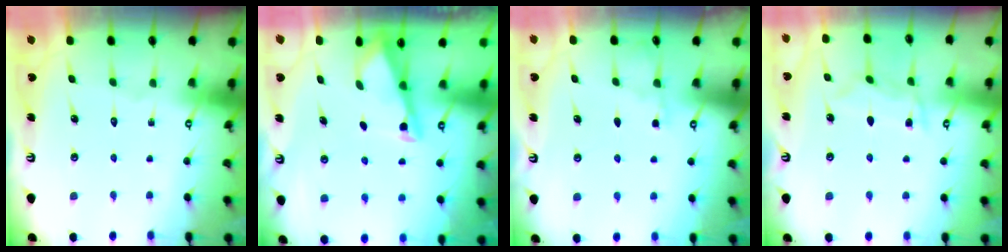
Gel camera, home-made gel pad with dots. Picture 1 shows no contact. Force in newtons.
{"total": 2.9, "press": 2.9, "slide": 0.4}
{"total": 2.2, "press": 2.2, "slide": 0.4}
{"total": 6.8, "press": 6.8, "slide": 0.9}